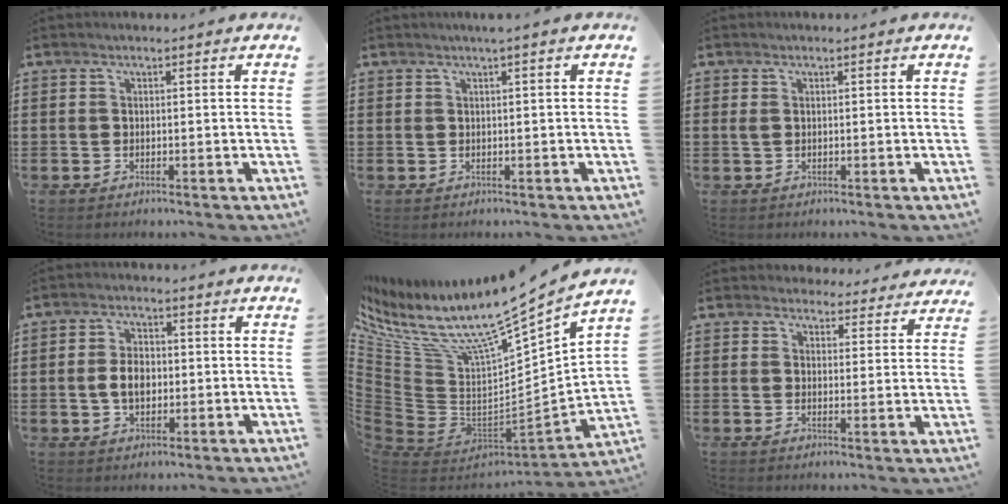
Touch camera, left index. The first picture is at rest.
{"total": 1.0, "force": [0.4, -0.2, 0.9], "torque": [-0.014, -0.001, 0.008]}
{"total": 0.8, "force": [0.1, 0.2, 0.7], "torque": [-0.024, -0.002, 0.000]}
{"total": 4.9, "force": [-0.2, 3.0, 3.9], "torque": [-0.076, 0.004, -0.009]}
{"total": 12.5, "force": [9.1, 3.1, 8.1], "torque": [-0.175, -0.071, 0.142]}
{"total": 3.9, "force": [3.8, 1.0, 0.4], "torque": [-0.013, -0.014, 0.069]}